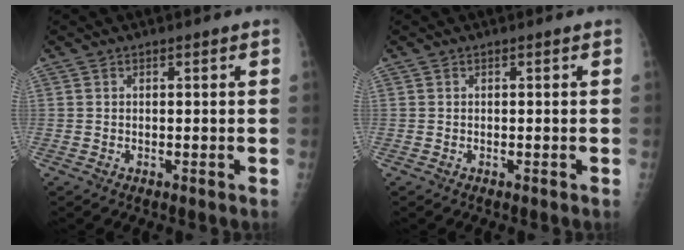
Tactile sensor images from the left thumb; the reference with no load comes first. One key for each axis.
{"total": 0.0}